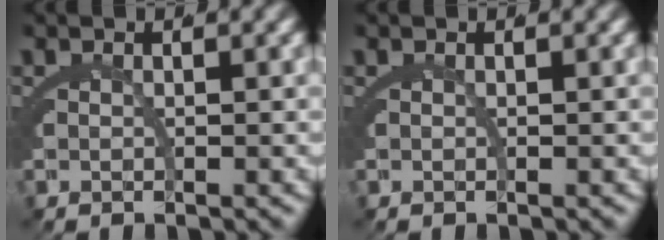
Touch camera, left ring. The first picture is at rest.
{"total": 0.0}